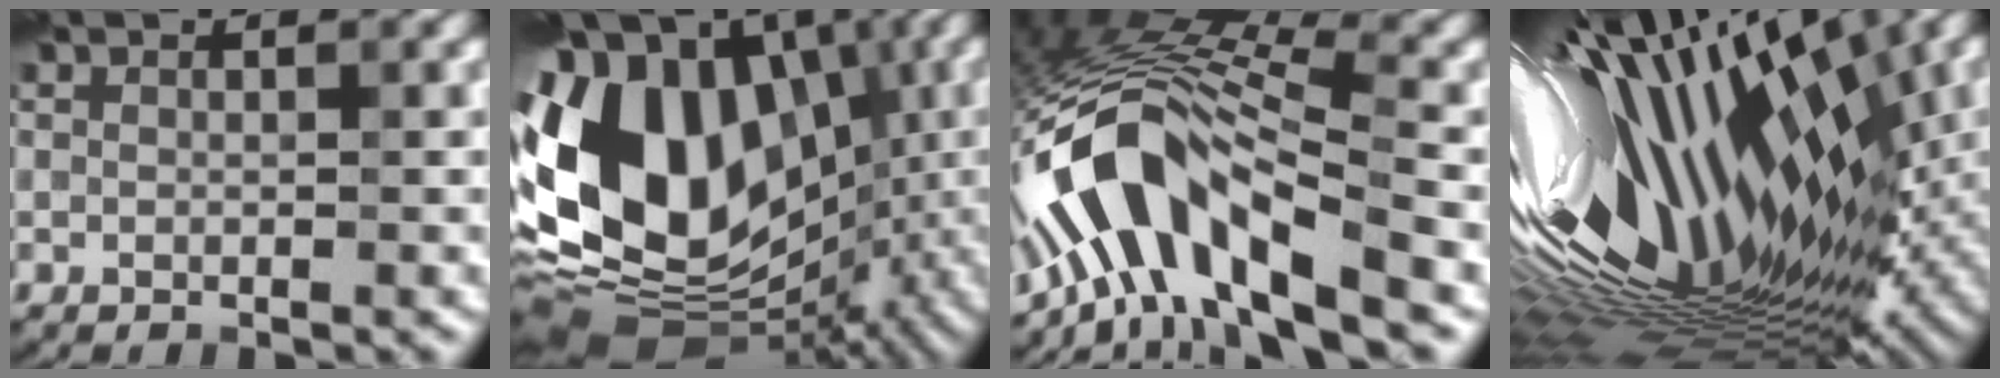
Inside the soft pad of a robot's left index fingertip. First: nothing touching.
{"total": 17.5, "force": [-1.4, 12.9, 11.8], "torque": [-0.224, 0.011, -0.031]}
{"total": 12.0, "force": [-5.9, 3.8, 9.7], "torque": [-0.177, 0.018, -0.114]}
{"total": 19.5, "force": [0.8, 7.2, 18.1], "torque": [-0.292, -0.034, 0.009]}